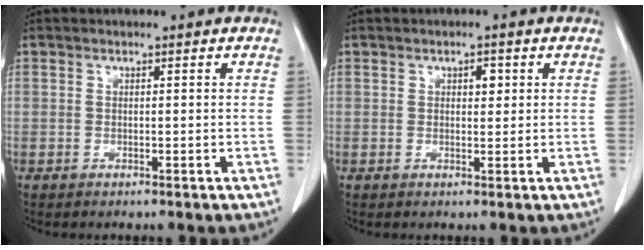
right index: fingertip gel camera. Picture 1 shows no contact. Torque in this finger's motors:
{"motor_torque": [0.01, 0.00, 0.01, 0.01]}